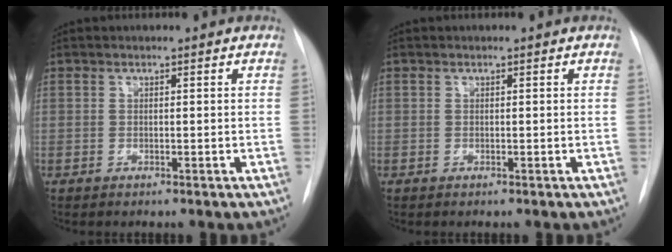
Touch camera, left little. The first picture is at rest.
{"total": 0.0}